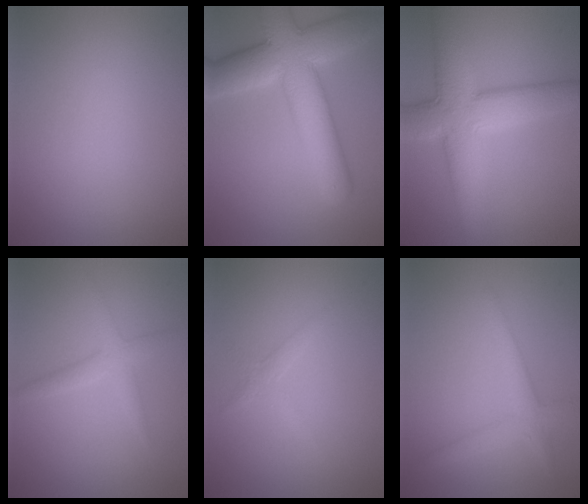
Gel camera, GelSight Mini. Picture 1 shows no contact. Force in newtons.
{"total": 10.3, "press": 10.3, "slide": 0.7}
{"total": 8.2, "press": 8.2, "slide": 0.7}
{"total": 2.0, "press": 2.0, "slide": 0.2}
{"total": 1.1, "press": 1.1, "slide": 0.0}
{"total": 2.6, "press": 2.6, "slide": 0.1}